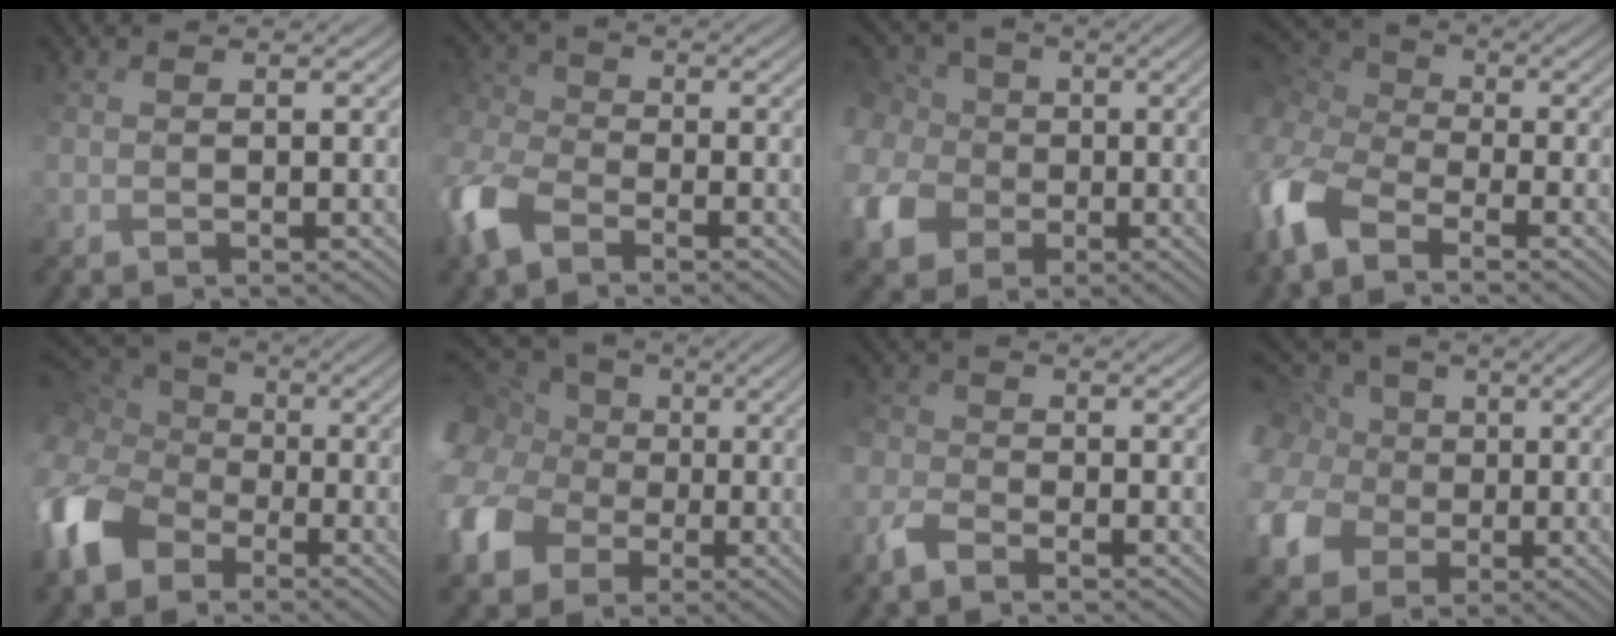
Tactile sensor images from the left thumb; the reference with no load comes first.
{"total": 7.5, "force": [-3.3, 4.4, 5.0], "torque": [-0.145, -0.006, -0.076]}
{"total": 10.6, "force": [0.4, 9.6, 4.6], "torque": [-0.168, -0.004, 0.000]}
{"total": 10.7, "force": [-4.8, 6.3, 7.3], "torque": [-0.223, -0.025, -0.062]}
{"total": 13.1, "force": [-3.7, 9.8, 7.8], "torque": [-0.244, -0.032, -0.053]}
{"total": 15.0, "force": [1.7, 12.6, 7.8], "torque": [-0.236, -0.004, 0.030]}
{"total": 3.1, "force": [-2.2, 1.3, 1.8], "torque": [-0.046, 0.004, -0.056]}
{"total": 10.1, "force": [2.3, 8.6, 4.9], "torque": [-0.171, 0.029, 0.044]}